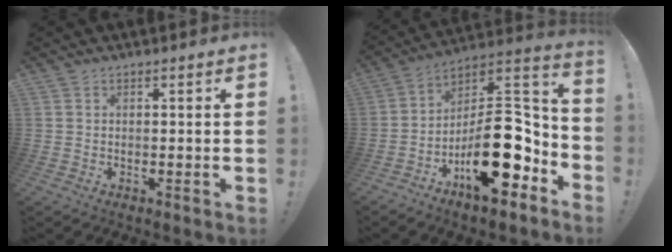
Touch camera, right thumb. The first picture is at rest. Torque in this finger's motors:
{"motor_torque": [3.47, 1.52, 1.66, -1.11, 0.61]}